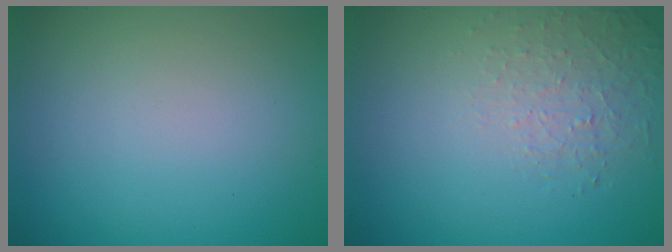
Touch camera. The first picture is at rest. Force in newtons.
{"total": 1.4, "press": 0.6, "slide": 1.3}